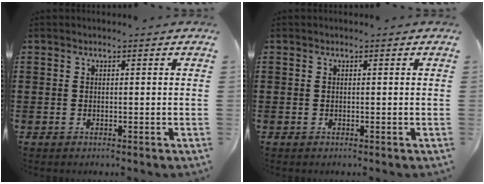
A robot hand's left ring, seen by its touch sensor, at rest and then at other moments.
{"total": 0.0}